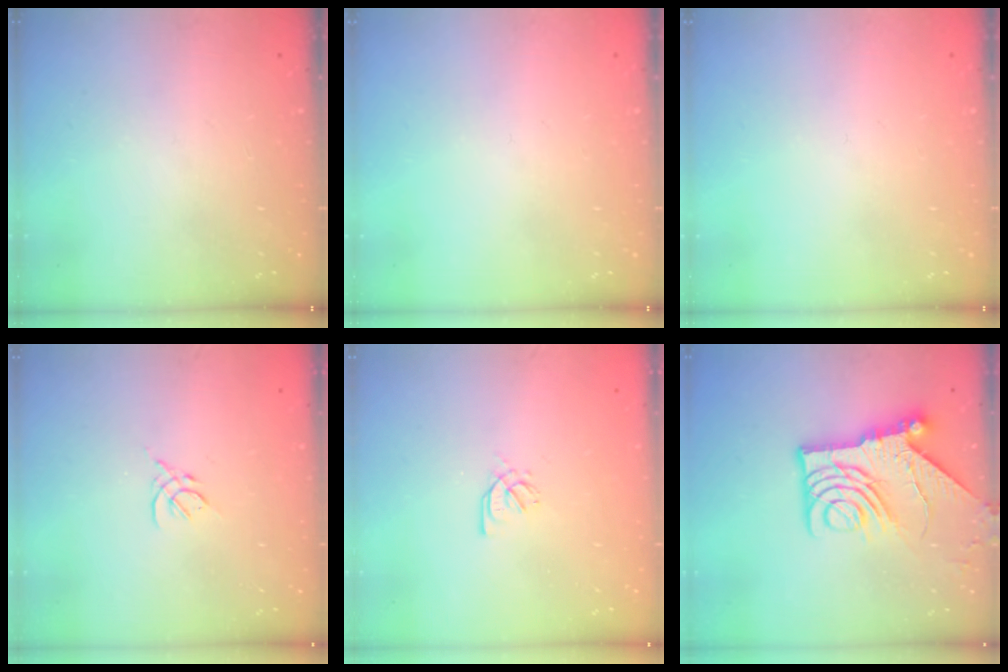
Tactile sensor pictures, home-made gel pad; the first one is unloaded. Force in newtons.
{"total": 0.0}
{"total": 0.0}
{"total": 2.6, "press": 2.5, "slide": 0.7}
{"total": 1.7, "press": 1.6, "slide": 0.5}
{"total": 15.5, "press": 15.4, "slide": 1.7}